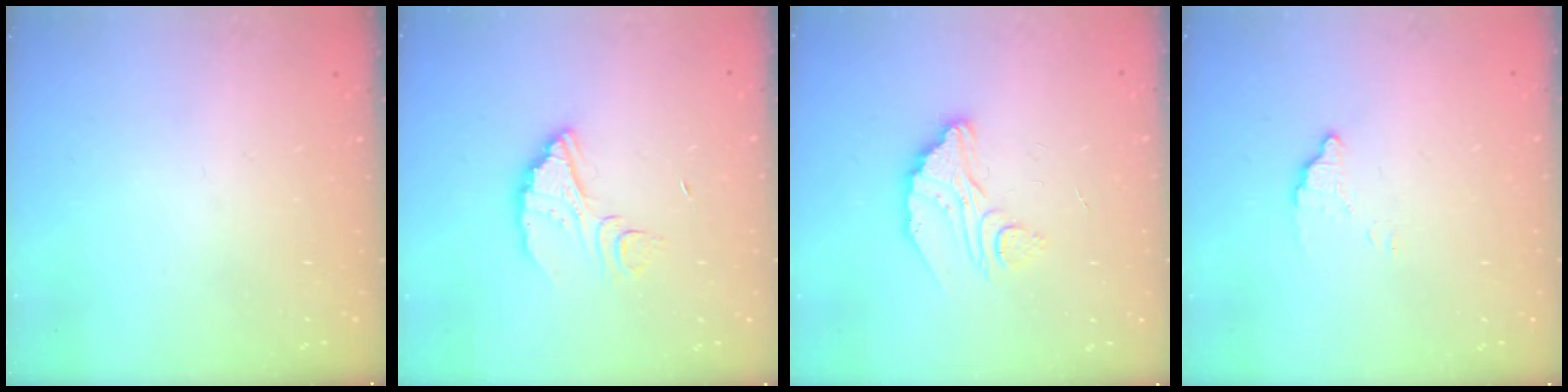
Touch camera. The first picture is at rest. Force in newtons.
{"total": 5.6, "press": 5.6, "slide": 0.3}
{"total": 10.4, "press": 10.4, "slide": 0.8}
{"total": 2.9, "press": 2.9, "slide": 0.1}